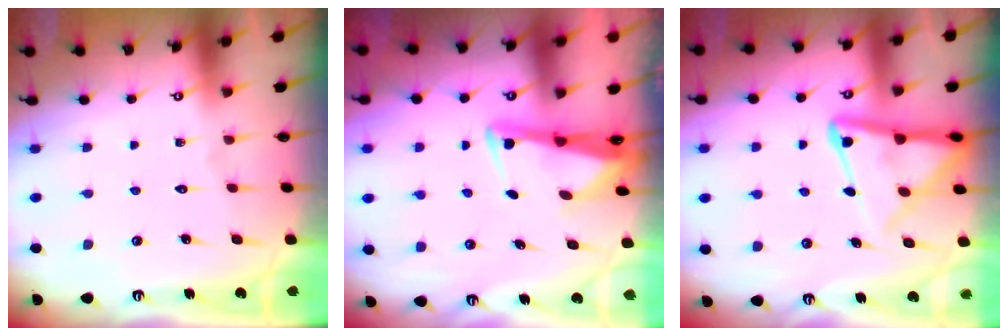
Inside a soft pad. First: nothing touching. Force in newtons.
{"total": 2.9, "press": 2.8, "slide": 0.7}
{"total": 11.4, "press": 11.3, "slide": 1.2}